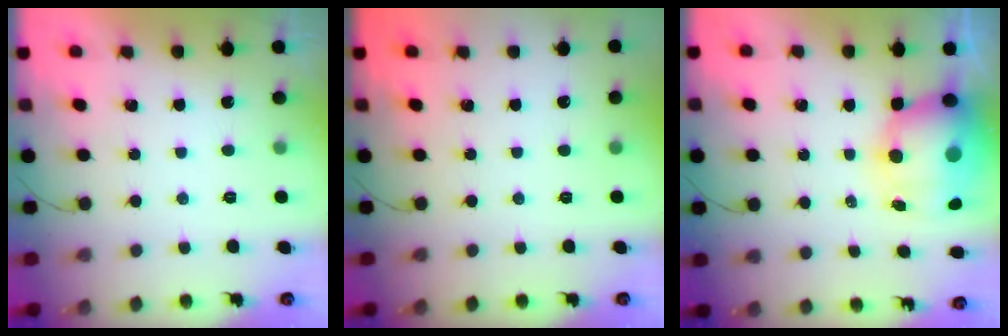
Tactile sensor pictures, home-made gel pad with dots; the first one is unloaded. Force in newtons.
{"total": 0.0}
{"total": 12.6, "press": 12.3, "slide": 2.7}